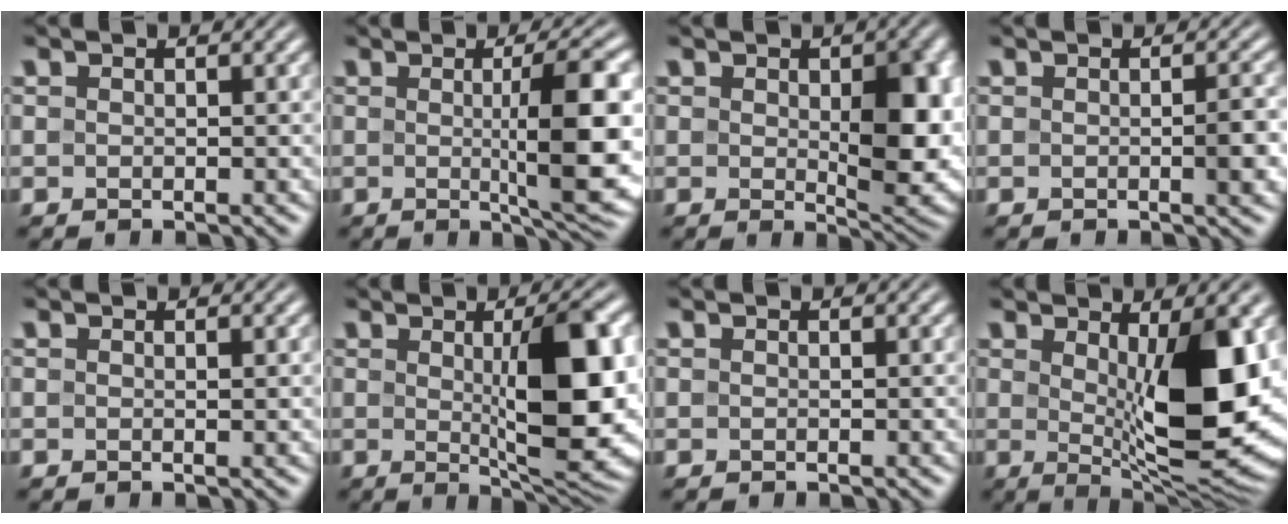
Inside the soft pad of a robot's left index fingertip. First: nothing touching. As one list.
[{"total": 8.9, "force": [0.0, 1.8, 8.7], "torque": [-0.115, -0.002, 0.004]}, {"total": 7.8, "force": [0.1, 3.7, 6.9], "torque": [-0.096, -0.011, 0.013]}, {"total": 1.8, "force": [-0.2, 0.2, 1.8], "torque": [-0.026, 0.000, -0.002]}, {"total": 0.0}, {"total": 10.8, "force": [0.6, 3.1, 10.3], "torque": [-0.133, -0.004, 0.015]}, {"total": 0.0}, {"total": 11.6, "force": [1.0, 4.0, 10.9], "torque": [-0.146, -0.020, 0.024]}]